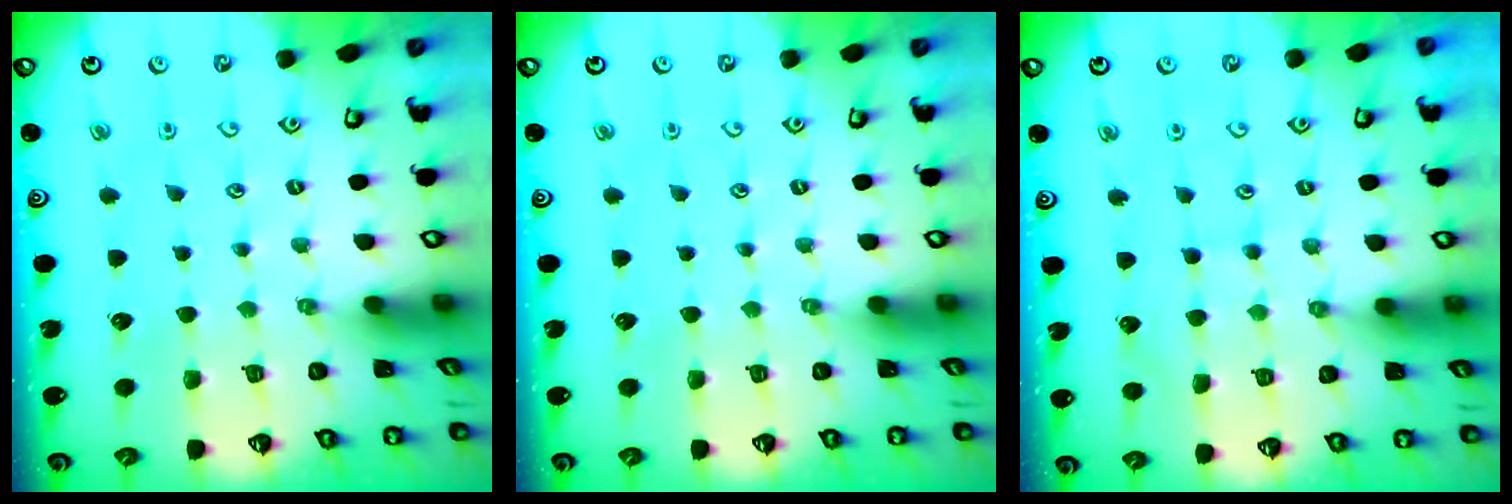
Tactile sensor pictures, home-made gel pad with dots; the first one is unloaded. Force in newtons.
{"total": 0.0}
{"total": 5.2, "press": 5.1, "slide": 0.6}